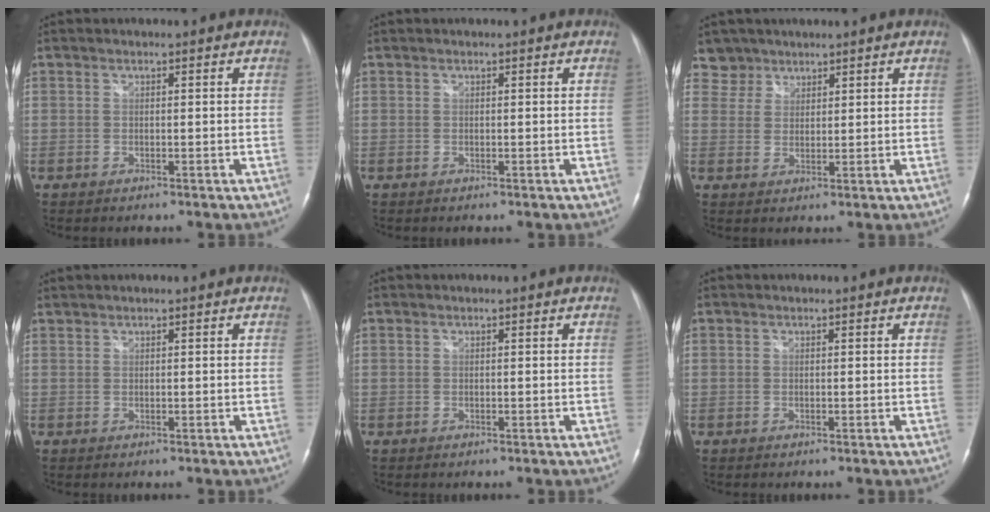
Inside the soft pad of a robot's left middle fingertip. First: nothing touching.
{"total": 0.0}
{"total": 3.6, "force": [2.8, 2.1, -0.8], "torque": [0.023, 0.005, 0.051]}
{"total": 0.6, "force": [0.6, 0.0, 0.1], "torque": [-0.009, 0.011, 0.019]}
{"total": 0.0}
{"total": 0.0}